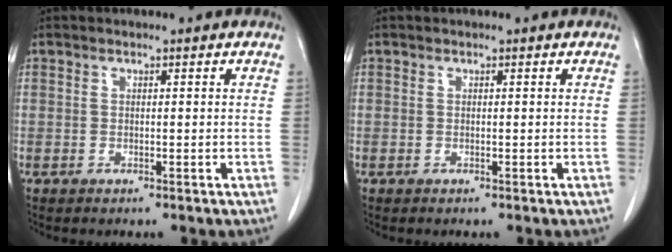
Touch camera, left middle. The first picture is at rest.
{"total": 0.0}